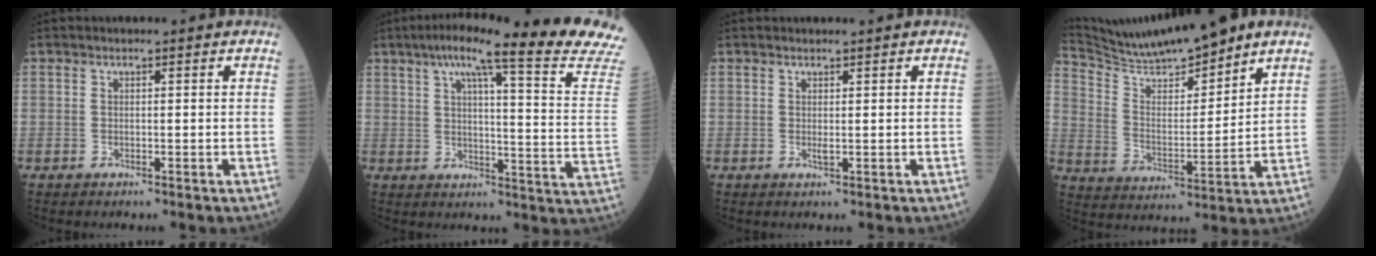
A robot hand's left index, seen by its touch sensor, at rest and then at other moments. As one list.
[{"total": 22.9, "force": [19.3, -1.8, 12.3], "torque": [-0.180, -0.059, 0.234]}, {"total": 1.5, "force": [0.9, 0.2, 1.2], "torque": [-0.028, 0.001, 0.017]}, {"total": 14.1, "force": [13.0, 0.1, 5.5], "torque": [-0.113, 0.006, 0.237]}]